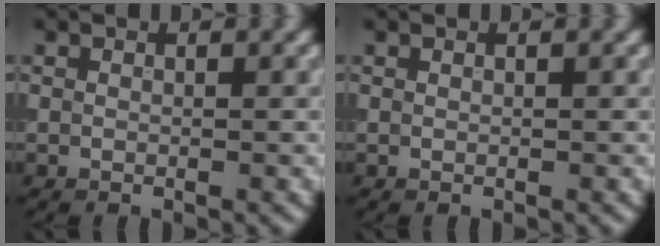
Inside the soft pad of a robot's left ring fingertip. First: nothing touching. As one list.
[{"total": 0.0}]